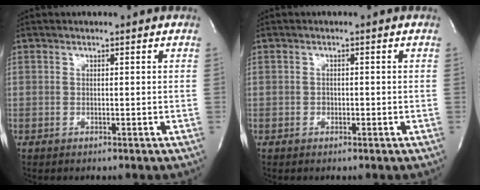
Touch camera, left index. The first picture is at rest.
{"total": 0.8, "force": [-0.3, 0.6, 0.3], "torque": [-0.002, 0.004, -0.006]}